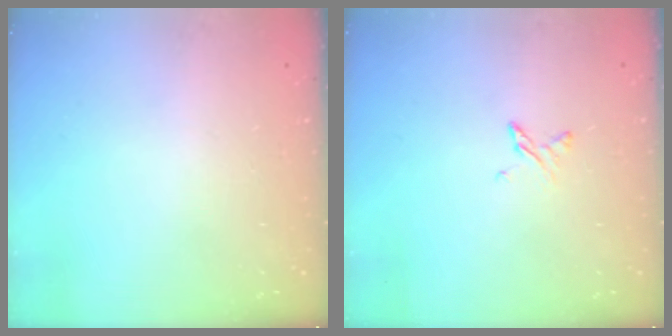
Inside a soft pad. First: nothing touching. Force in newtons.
{"total": 3.4, "press": 3.4, "slide": 0.5}